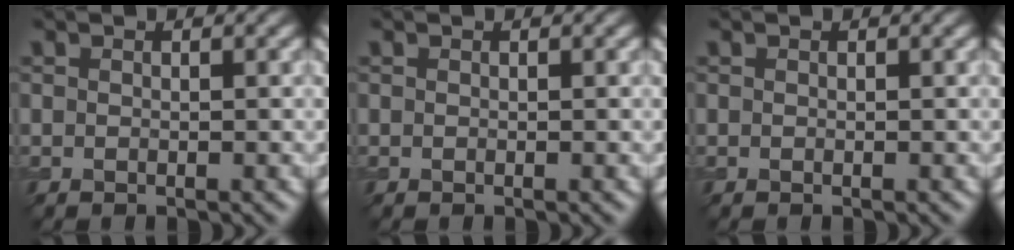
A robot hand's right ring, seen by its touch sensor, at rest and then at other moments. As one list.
[{"total": 0.0}, {"total": 0.0}]